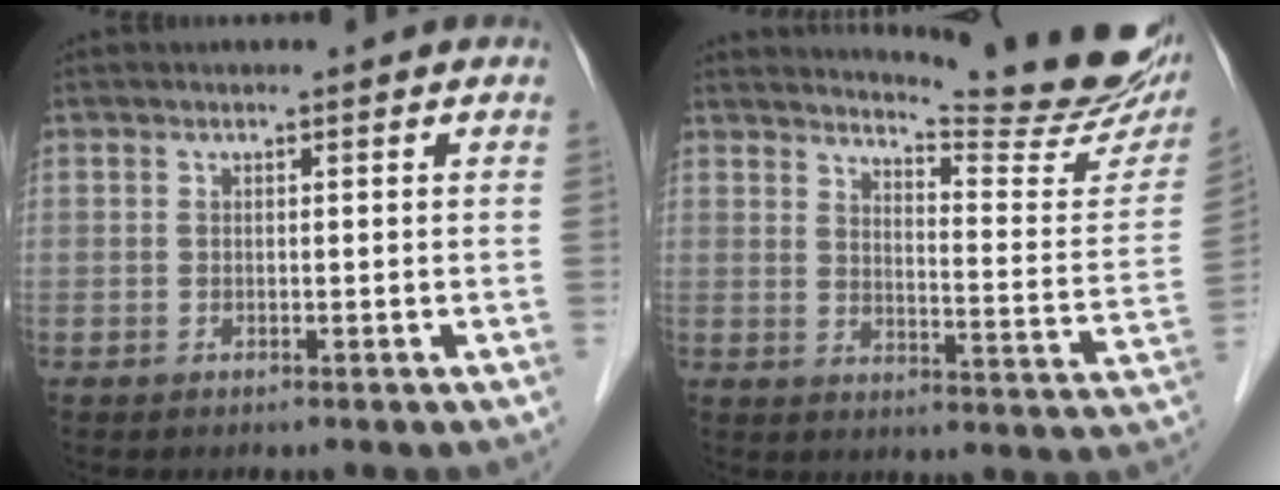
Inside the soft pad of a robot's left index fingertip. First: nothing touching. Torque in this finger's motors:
{"motor_torque": [0.34, -1.46, 0.21, 0.00]}